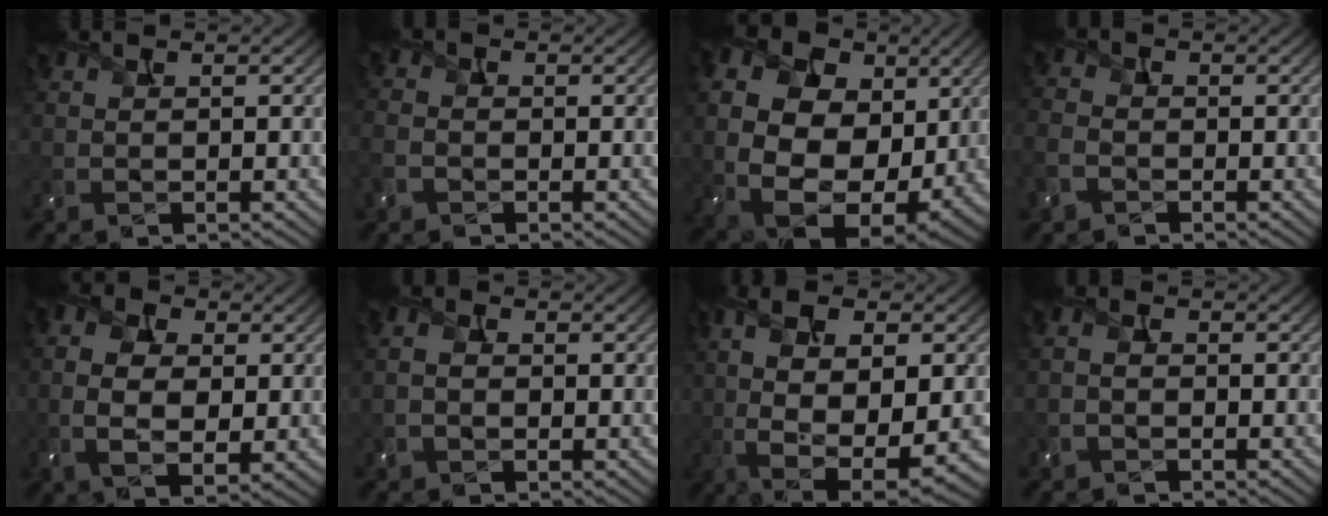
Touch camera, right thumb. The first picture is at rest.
{"total": 2.9, "force": [-1.3, 2.2, 1.4], "torque": [-0.046, -0.002, -0.041]}
{"total": 18.8, "force": [3.4, 14.0, 12.1], "torque": [-0.265, 0.012, 0.079]}
{"total": 4.0, "force": [-1.9, 2.9, 2.0], "torque": [-0.065, -0.004, -0.054]}
{"total": 7.8, "force": [0.2, 5.0, 6.0], "torque": [-0.149, 0.002, 0.003]}
{"total": 2.4, "force": [-0.2, 1.8, 1.6], "torque": [-0.024, 0.004, -0.012]}
{"total": 12.5, "force": [-1.1, 5.4, 11.2], "torque": [-0.214, -0.010, -0.005]}
{"total": 1.7, "force": [-0.7, 1.2, 0.9], "torque": [-0.021, 0.006, -0.020]}